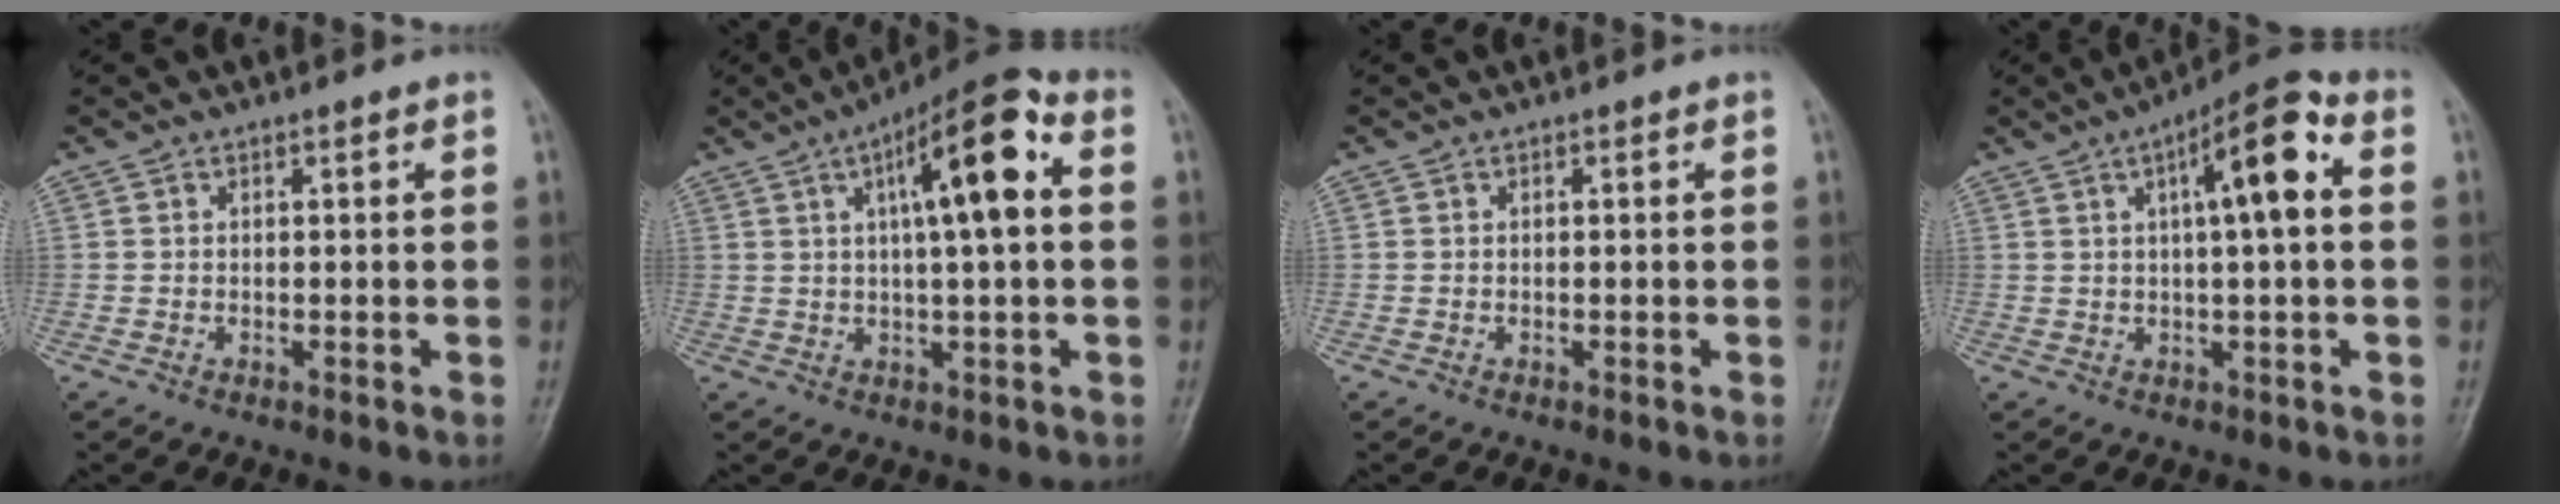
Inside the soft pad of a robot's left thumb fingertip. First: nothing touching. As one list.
[{"total": 13.9, "force": [3.3, 3.5, 13.1], "torque": [-0.205, 0.026, 0.040]}, {"total": 0.0}, {"total": 11.1, "force": [2.5, 2.7, 10.4], "torque": [-0.162, 0.025, 0.030]}]